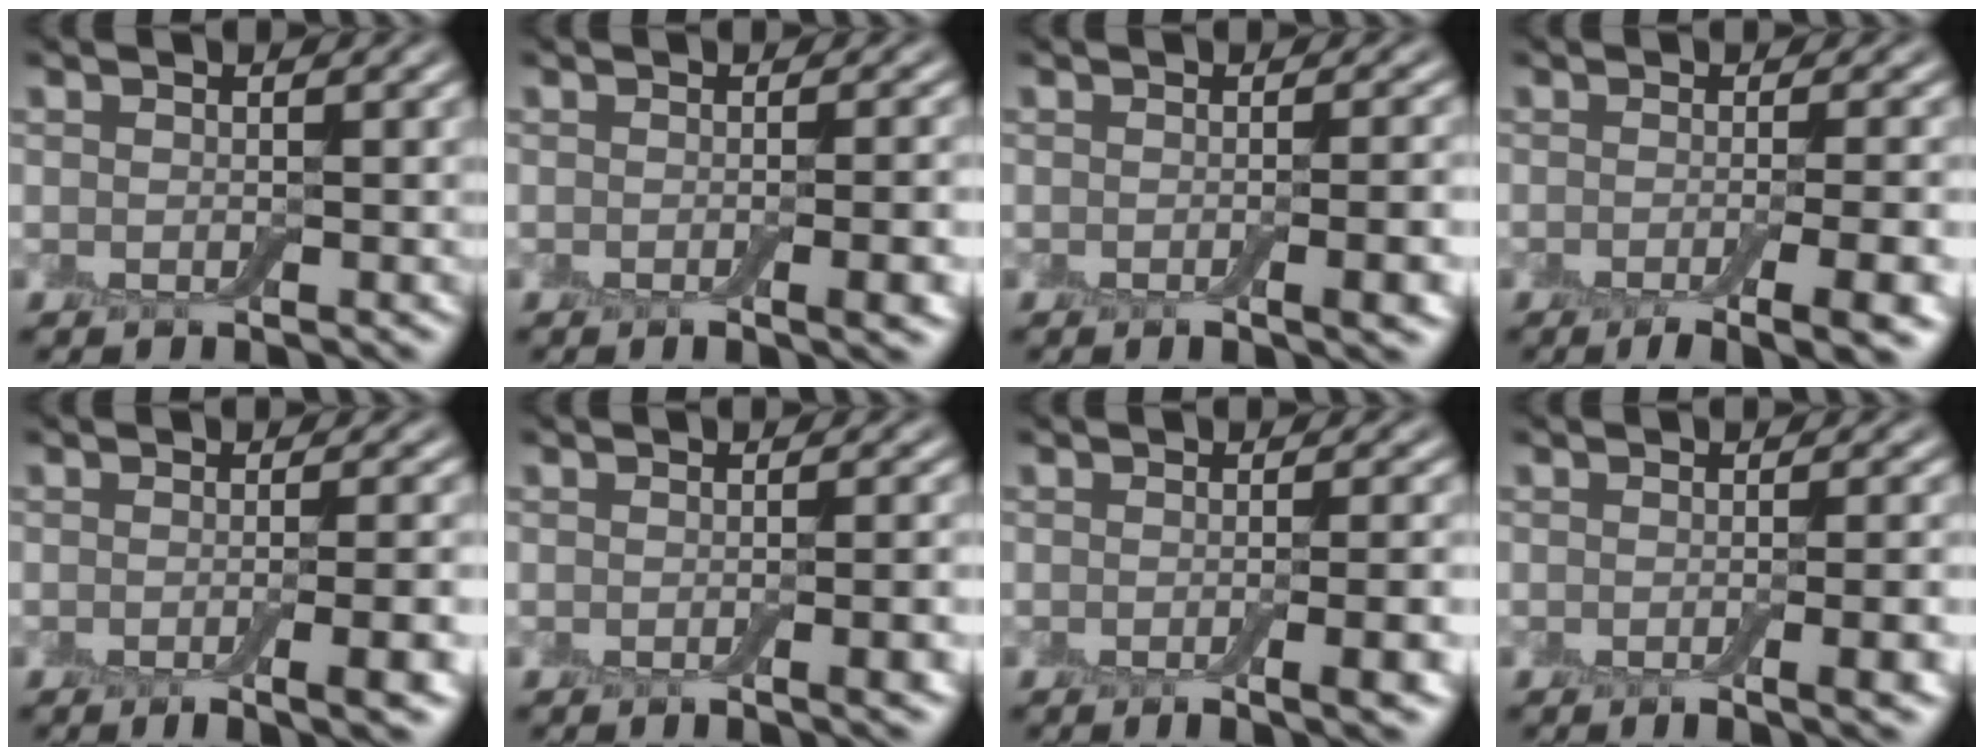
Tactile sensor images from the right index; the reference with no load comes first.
{"total": 4.5, "force": [-1.2, 1.4, 4.1], "torque": [-0.045, -0.007, -0.013]}
{"total": 4.6, "force": [-1.2, 1.4, 4.2], "torque": [-0.047, -0.005, -0.014]}
{"total": 8.0, "force": [-3.9, 2.4, 6.5], "torque": [-0.071, -0.012, -0.051]}
{"total": 6.1, "force": [-2.0, 1.9, 5.4], "torque": [-0.060, -0.007, -0.023]}
{"total": 3.7, "force": [-0.9, 1.0, 3.4], "torque": [-0.037, -0.002, -0.012]}
{"total": 5.6, "force": [-1.7, 1.8, 5.0], "torque": [-0.056, -0.006, -0.017]}
{"total": 5.1, "force": [-1.4, 1.6, 4.6], "torque": [-0.051, -0.007, -0.015]}